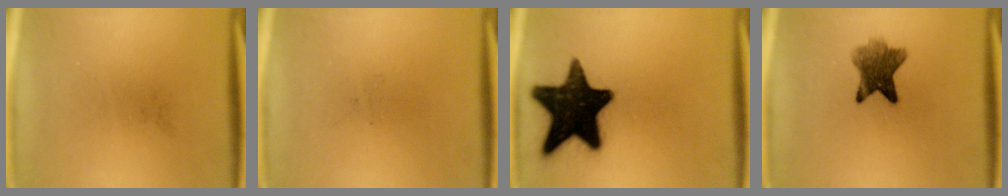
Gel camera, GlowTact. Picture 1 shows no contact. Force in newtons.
{"total": 0.0}
{"total": 19.2}
{"total": 7.2}